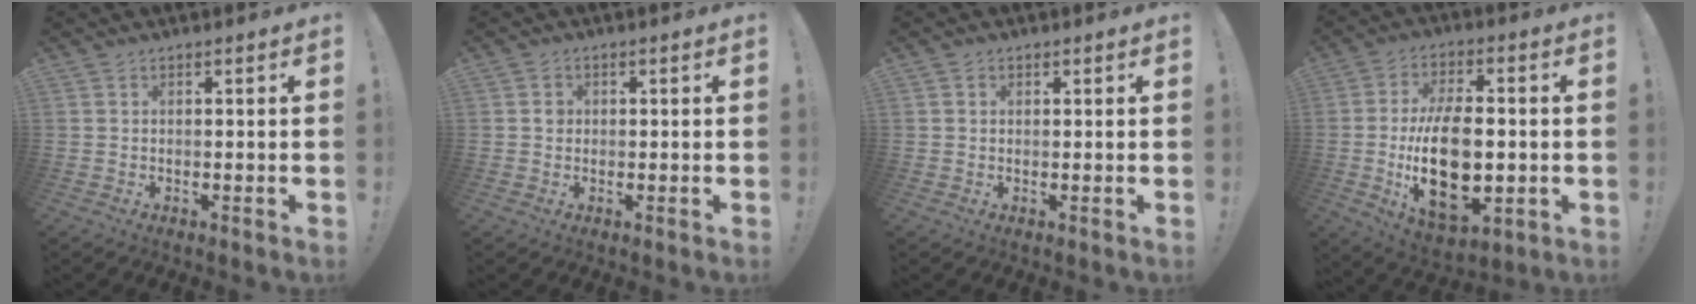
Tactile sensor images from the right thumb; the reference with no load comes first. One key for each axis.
{"total": 1.6, "fx": 0.0, "fy": 1.5, "fz": 0.6, "tx": -0.002, "ty": 0.000, "tz": -0.002}
{"total": 0.8, "fx": 0.4, "fy": 0.7, "fz": 0.2, "tx": -0.002, "ty": 0.002, "tz": 0.006}
{"total": 20.9, "fx": -2.7, "fy": 11.5, "fz": 17.3, "tx": -0.306, "ty": -0.005, "tz": -0.038}